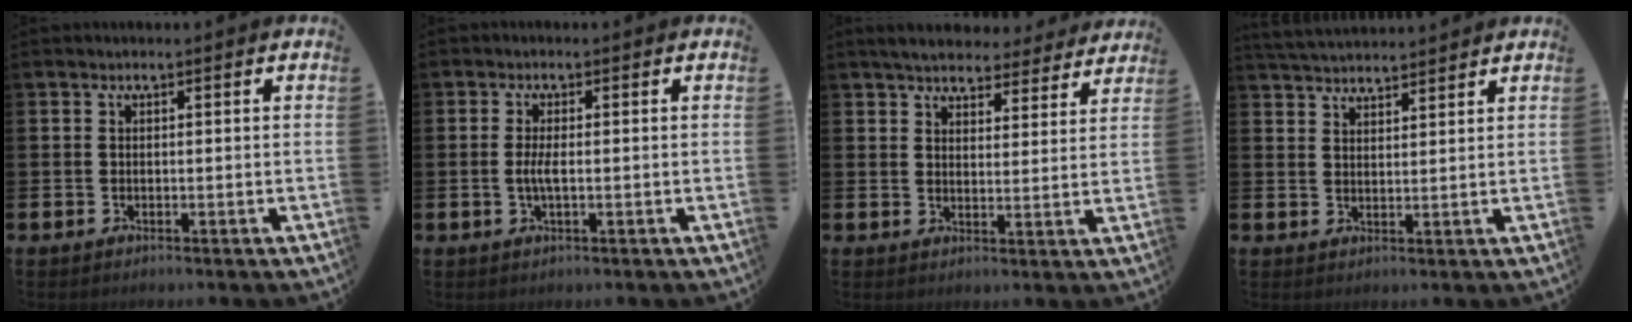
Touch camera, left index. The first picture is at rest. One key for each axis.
{"total": 2.1, "fx": -0.2, "fy": 0.5, "fz": 2.0, "tx": -0.048, "ty": -0.002, "tz": -0.007}
{"total": 5.2, "fx": 5.0, "fy": 1.2, "fz": 0.7, "tx": -0.034, "ty": -0.028, "tz": 0.089}
{"total": 3.7, "fx": 3.7, "fy": 0.4, "fz": 0.3, "tx": -0.017, "ty": -0.017, "tz": 0.069}